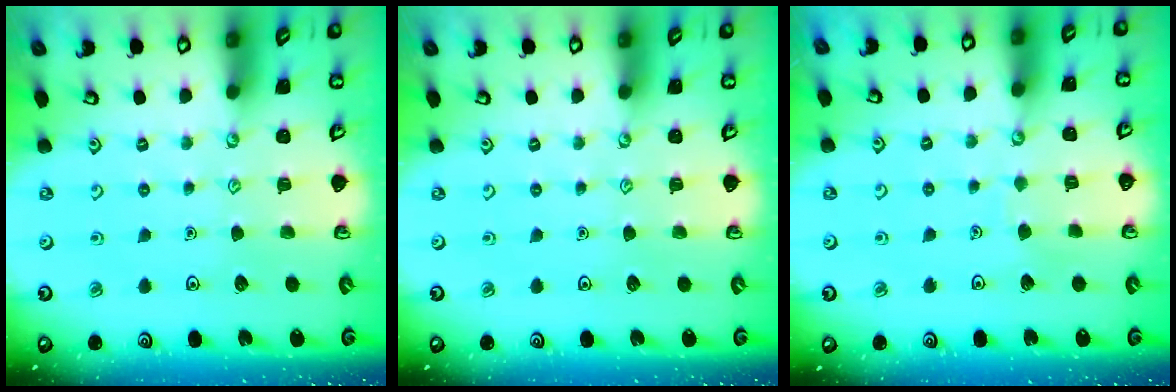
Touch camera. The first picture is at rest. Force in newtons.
{"total": 0.0}
{"total": 2.9, "press": 2.9, "slide": 0.2}